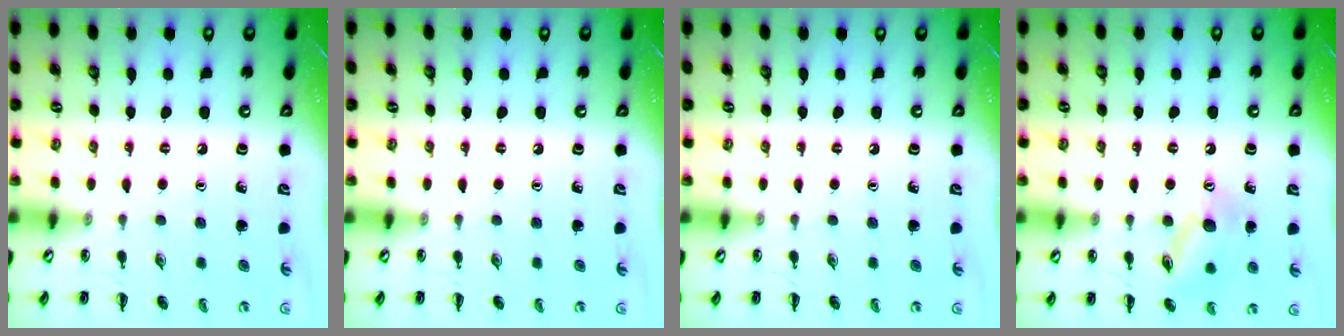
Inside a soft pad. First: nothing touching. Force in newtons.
{"total": 0.0}
{"total": 0.0}
{"total": 11.7, "press": 11.6, "slide": 1.0}